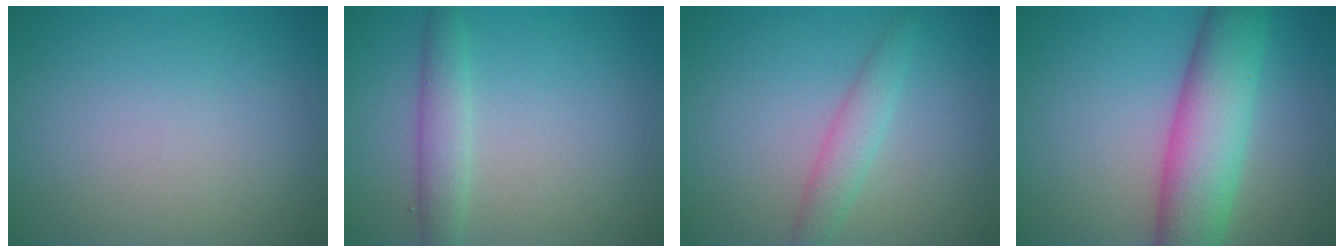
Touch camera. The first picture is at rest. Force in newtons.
{"total": 2.5, "press": 2.5, "slide": 0.2}
{"total": 2.3, "press": 2.3, "slide": 0.1}
{"total": 8.3, "press": 8.3, "slide": 0.1}